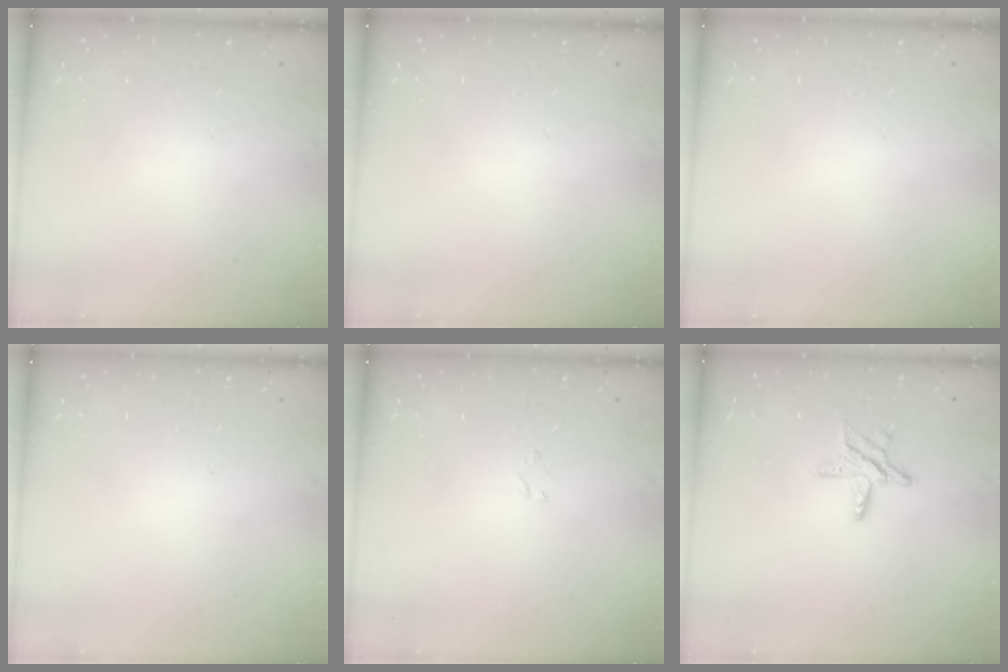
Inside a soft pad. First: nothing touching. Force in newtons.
{"total": 0.0}
{"total": 0.0}
{"total": 0.0}
{"total": 1.6, "press": 1.5, "slide": 0.3}
{"total": 7.4, "press": 7.4, "slide": 0.2}